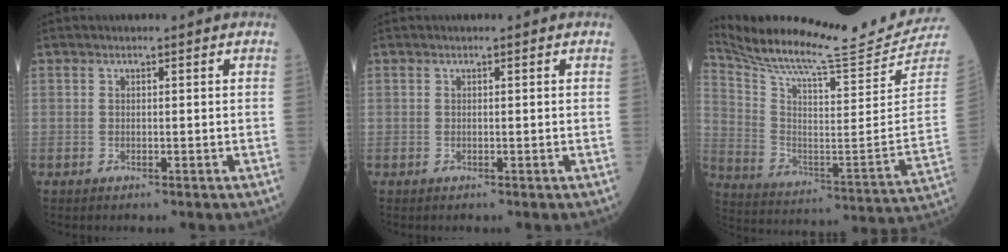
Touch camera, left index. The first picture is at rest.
{"total": 0.0}
{"total": 23.1, "force": [21.8, -1.3, 7.6], "torque": [-0.156, -0.119, 0.320]}